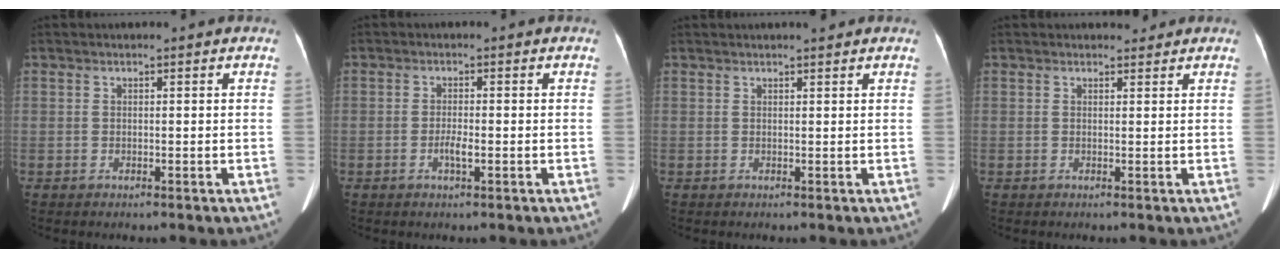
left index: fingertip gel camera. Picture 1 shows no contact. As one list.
[{"total": 1.9, "force": [-0.8, 0.3, 1.7], "torque": [-0.034, -0.001, -0.015]}, {"total": 2.2, "force": [1.9, 0.1, 1.1], "torque": [-0.012, 0.011, 0.027]}, {"total": 1.3, "force": [1.2, 0.5, 0.0], "torque": [-0.003, -0.004, 0.016]}]